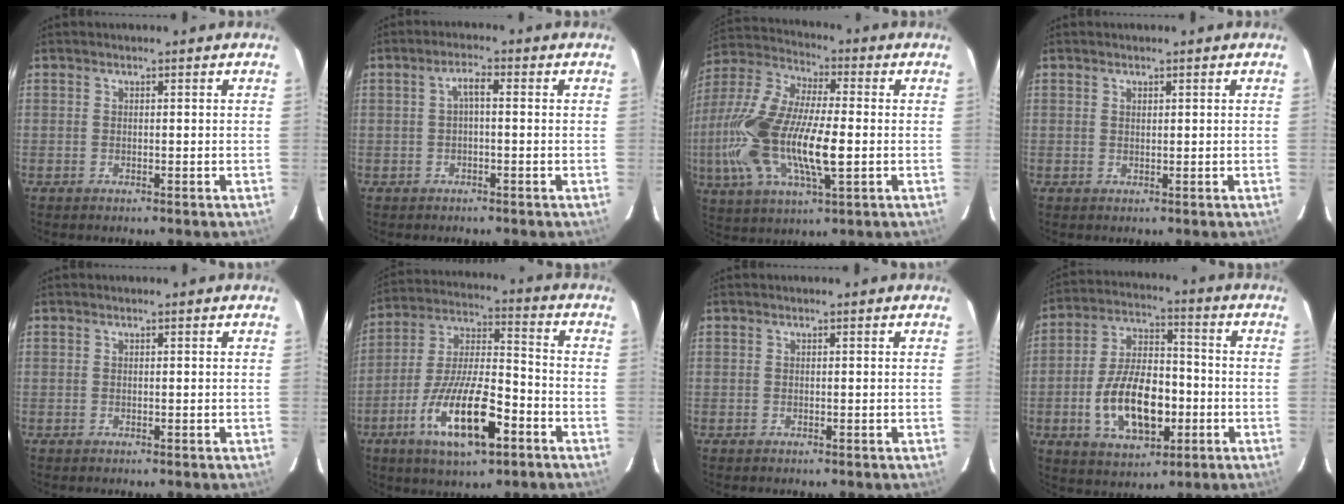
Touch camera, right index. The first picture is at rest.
{"total": 2.5, "force": [-0.2, 0.7, 2.4], "torque": [-0.048, 0.011, -0.002]}
{"total": 21.7, "force": [-2.8, 7.6, 20.1], "torque": [-0.413, -0.007, -0.059]}
{"total": 0.7, "force": [0.4, 0.4, 0.3], "torque": [-0.005, 0.002, 0.008]}
{"total": 0.0}
{"total": 17.2, "force": [-8.3, 5.2, 14.1], "torque": [-0.281, -0.014, -0.149]}
{"total": 0.0}
{"total": 15.2, "force": [-4.0, 7.9, 12.3], "torque": [-0.238, 0.013, -0.058]}